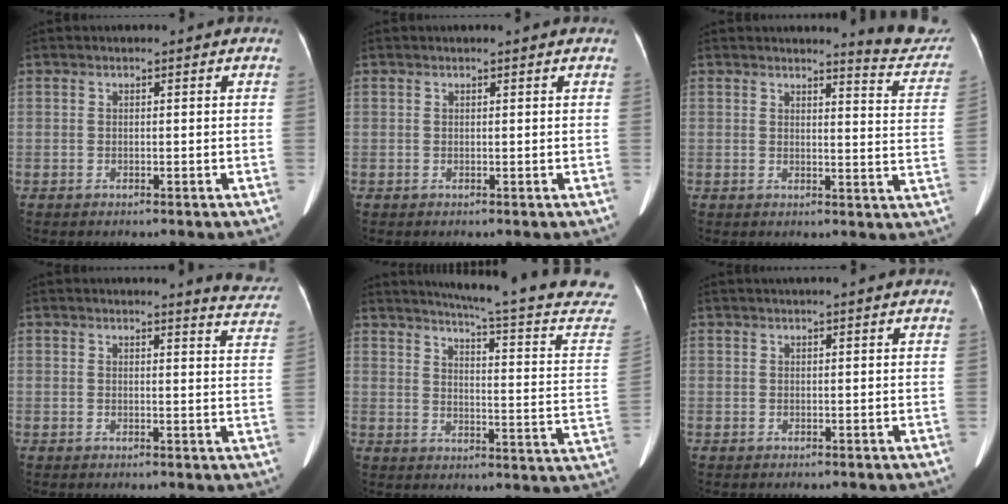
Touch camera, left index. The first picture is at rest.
{"total": 1.0, "force": [0.9, 0.0, 0.4], "torque": [-0.011, 0.009, 0.013]}
{"total": 8.7, "force": [8.6, 0.2, 1.3], "torque": [-0.003, -0.062, 0.078]}
{"total": 6.3, "force": [6.2, 0.3, 1.0], "torque": [-0.002, -0.036, 0.042]}
{"total": 22.3, "force": [20.0, -0.7, 9.9], "torque": [-0.139, -0.087, 0.235]}
{"total": 2.5, "force": [2.1, -0.4, 1.3], "torque": [-0.016, 0.025, 0.036]}